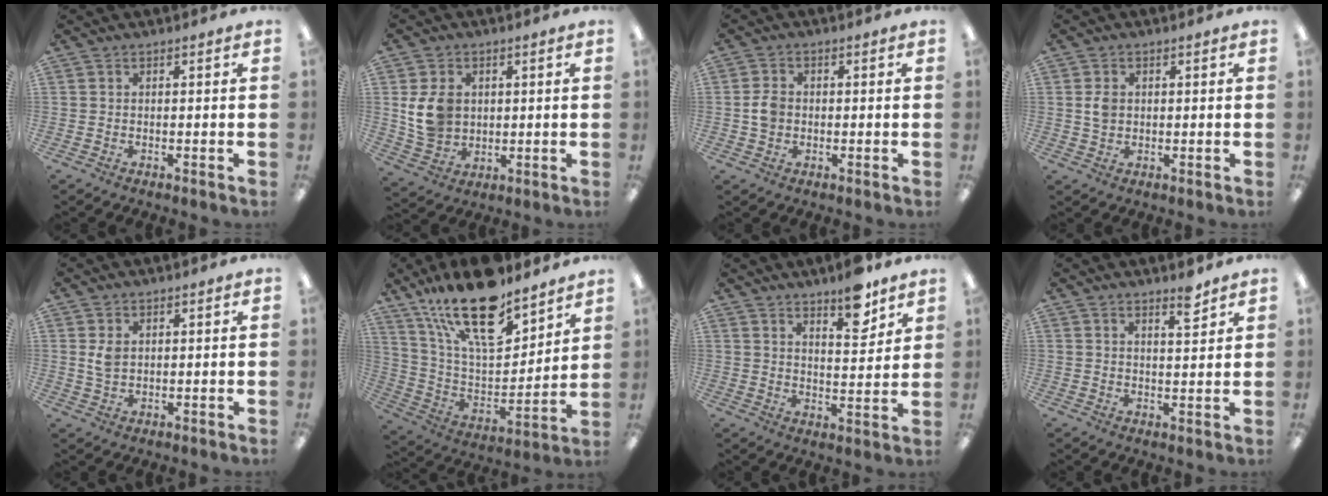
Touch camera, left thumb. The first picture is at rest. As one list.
[{"total": 8.8, "force": [2.0, 7.1, 4.9], "torque": [-0.106, 0.007, 0.038]}, {"total": 4.0, "force": [-0.2, 3.1, 2.5], "torque": [-0.037, 0.004, -0.005]}, {"total": 3.1, "force": [0.5, 2.4, 1.8], "torque": [-0.030, 0.003, 0.005]}, {"total": 3.6, "force": [1.2, 2.5, 2.4], "torque": [-0.043, 0.000, 0.019]}, {"total": 22.3, "force": [15.5, 8.8, 13.4], "torque": [-0.241, -0.096, 0.271]}, {"total": 10.6, "force": [7.8, 3.4, 6.3], "torque": [-0.077, -0.046, 0.129]}, {"total": 4.9, "force": [3.9, 1.1, 2.7], "torque": [-0.031, -0.024, 0.062]}]